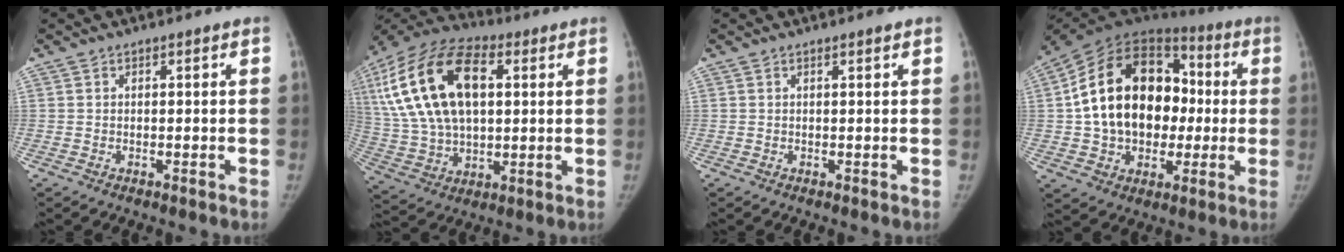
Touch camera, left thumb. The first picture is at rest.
{"total": 24.9, "force": [6.5, 14.1, 19.5], "torque": [-0.377, 0.009, 0.116]}
{"total": 0.6, "force": [0.4, 0.1, 0.5], "torque": [-0.005, 0.000, 0.005]}
{"total": 24.5, "force": [0.4, 17.5, 17.1], "torque": [-0.281, 0.037, 0.012]}